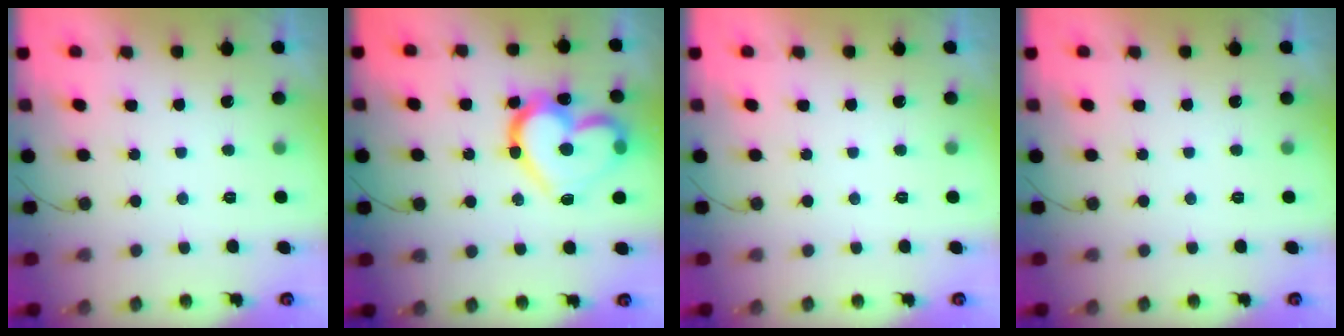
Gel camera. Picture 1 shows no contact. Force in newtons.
{"total": 20.0, "press": 19.9, "slide": 2.1}
{"total": 0.0}
{"total": 0.0}